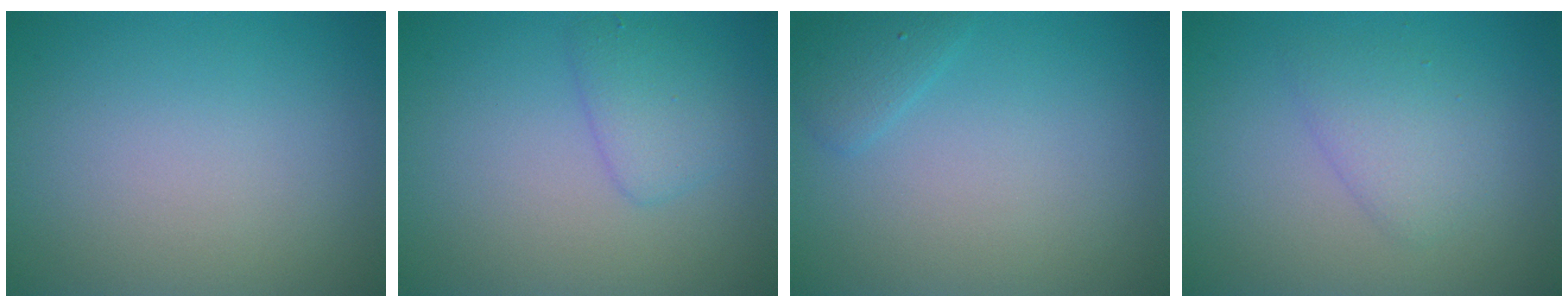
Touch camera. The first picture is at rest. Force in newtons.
{"total": 2.3, "press": 2.3, "slide": 0.2}
{"total": 1.4, "press": 1.4, "slide": 0.1}
{"total": 2.4, "press": 2.4, "slide": 0.2}